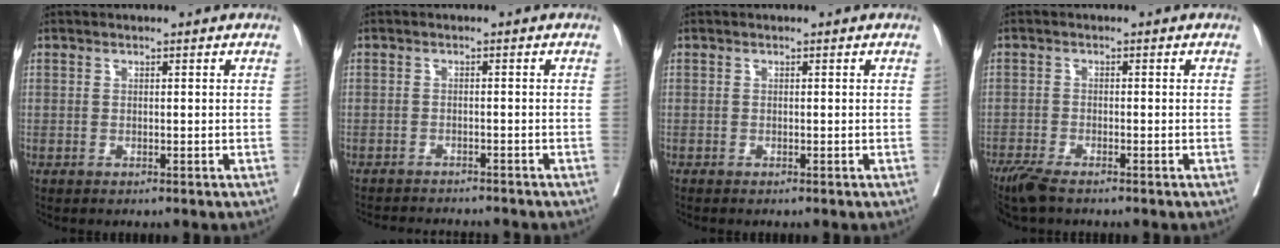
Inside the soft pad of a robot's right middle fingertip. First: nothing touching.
{"total": 7.7, "force": [-7.4, 0.5, 2.2], "torque": [-0.027, -0.008, -0.099]}
{"total": 0.0}
{"total": 4.3, "force": [-3.4, 0.7, 2.5], "torque": [-0.049, -0.011, -0.062]}